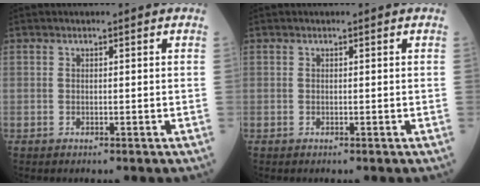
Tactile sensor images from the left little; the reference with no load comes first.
{"total": 0.0}